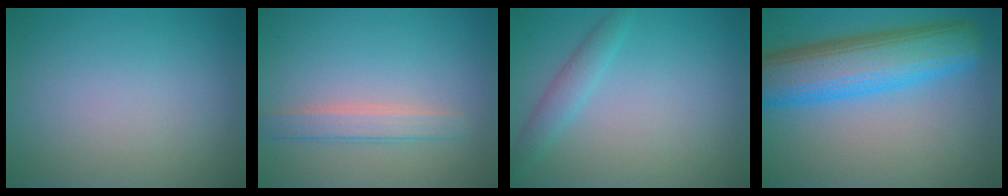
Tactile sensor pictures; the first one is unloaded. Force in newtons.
{"total": 2.4, "press": 2.4, "slide": 0.2}
{"total": 2.0, "press": 2.0, "slide": 0.1}
{"total": 9.6, "press": 9.6, "slide": 0.3}